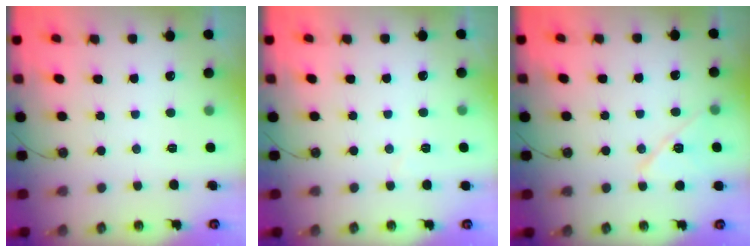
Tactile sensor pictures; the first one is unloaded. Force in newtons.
{"total": 3.4, "press": 3.3, "slide": 0.9}
{"total": 10.8, "press": 10.4, "slide": 3.2}